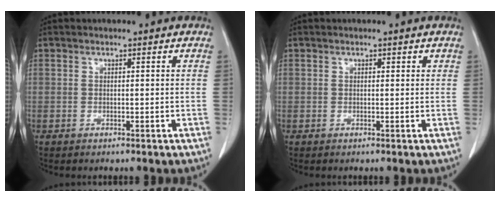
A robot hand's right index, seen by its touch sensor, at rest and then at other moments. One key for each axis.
{"total": 0.6, "fx": 0.4, "fy": 0.3, "fz": 0.3, "tx": -0.003, "ty": -0.001, "tz": 0.003}